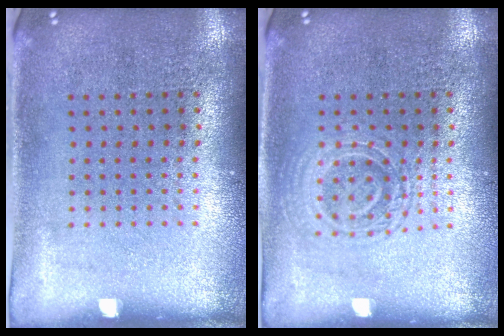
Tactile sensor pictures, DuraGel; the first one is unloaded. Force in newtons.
{"total": 1.4, "press": 1.3, "slide": 0.3}